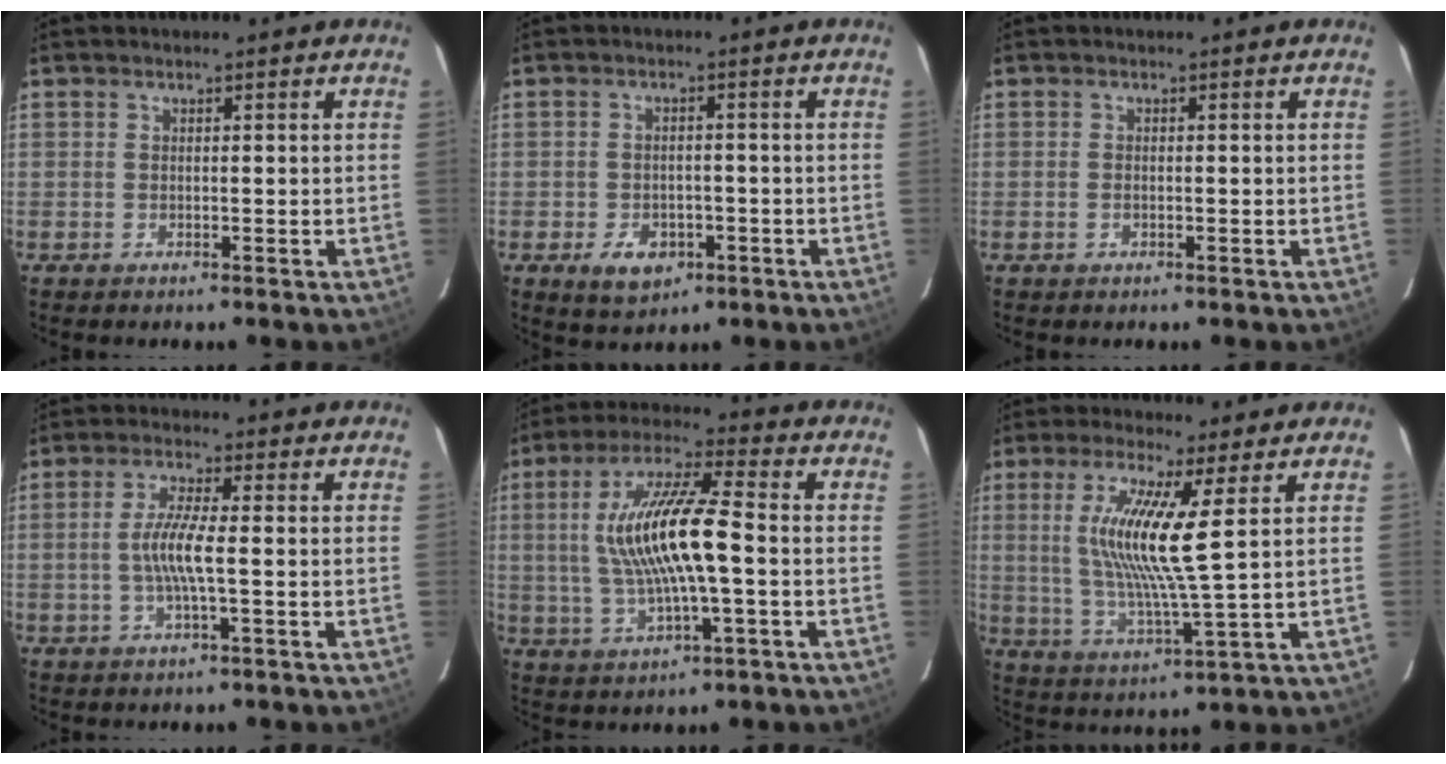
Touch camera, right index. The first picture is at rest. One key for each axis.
{"total": 6.1, "fx": -2.8, "fy": 4.5, "fz": 3.1, "tx": -0.072, "ty": 0.006, "tz": -0.032}
{"total": 1.0, "fx": -0.4, "fy": 0.7, "fz": 0.6, "tx": -0.013, "ty": 0.000, "tz": -0.008}
{"total": 5.9, "fx": -0.9, "fy": 0.2, "fz": 5.8, "tx": -0.116, "ty": 0.000, "tz": -0.017}
{"total": 15.0, "fx": -0.1, "fy": 3.0, "fz": 14.7, "tx": -0.280, "ty": 0.010, "tz": -0.001}
{"total": 11.9, "fx": 3.2, "fy": 0.0, "fz": 11.5, "tx": -0.222, "ty": -0.013, "tz": 0.065}